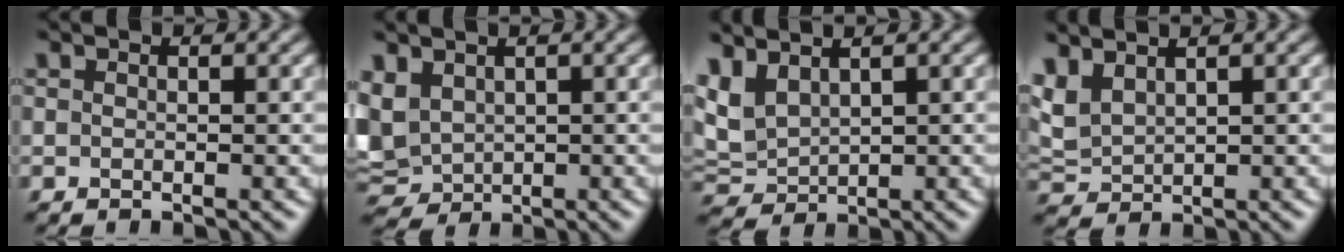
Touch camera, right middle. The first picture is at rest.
{"total": 4.9, "force": [1.0, 3.7, 3.0], "torque": [-0.089, 0.001, 0.018]}
{"total": 3.9, "force": [2.0, 2.2, 2.4], "torque": [-0.068, 0.005, 0.047]}
{"total": 3.5, "force": [2.1, 1.8, 2.1], "torque": [-0.060, 0.009, 0.049]}